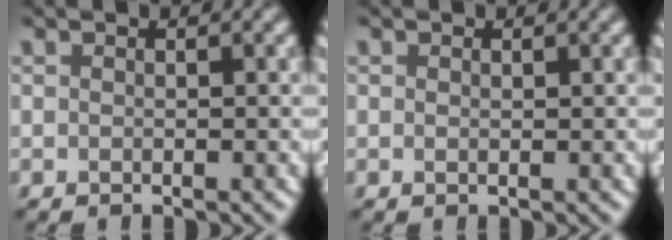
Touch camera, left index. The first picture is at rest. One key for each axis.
{"total": 0.0}